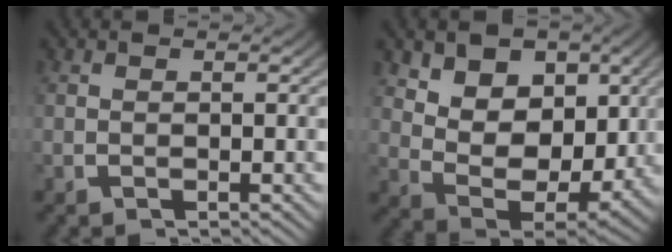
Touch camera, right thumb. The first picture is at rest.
{"total": 10.6, "force": [0.7, 7.7, 7.3], "torque": [-0.159, -0.050, 0.023]}